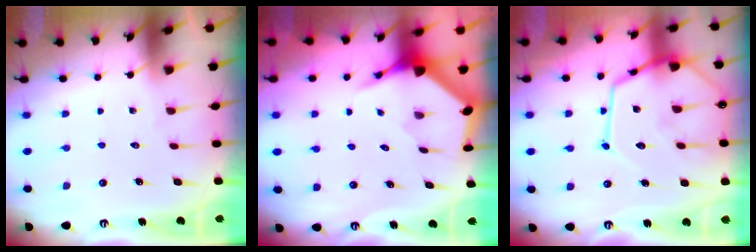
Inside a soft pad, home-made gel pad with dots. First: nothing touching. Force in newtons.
{"total": 3.9, "press": 3.9, "slide": 0.5}
{"total": 18.9, "press": 18.8, "slide": 1.6}